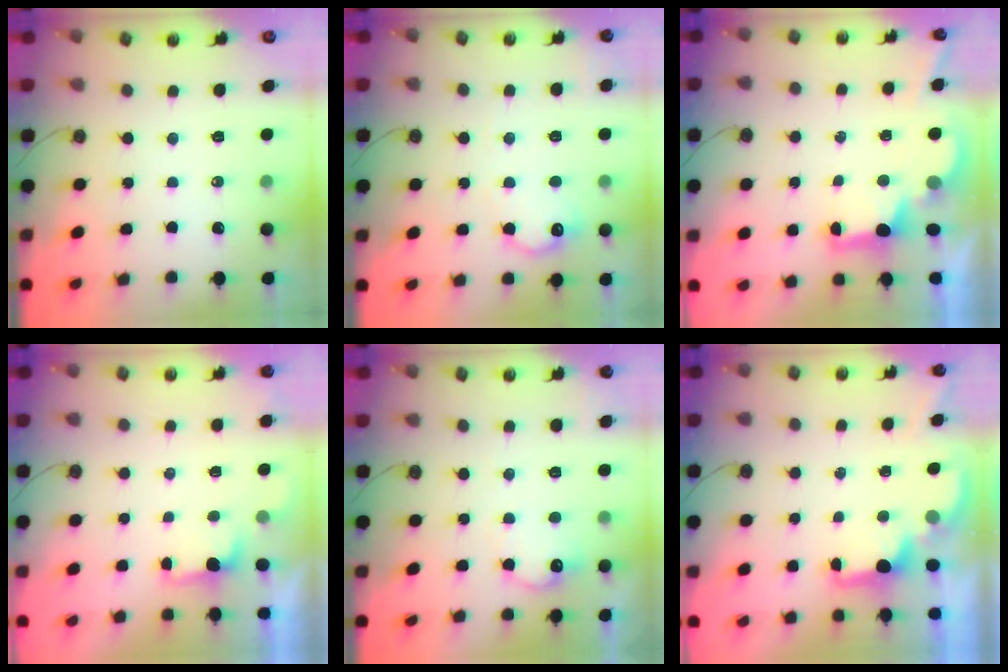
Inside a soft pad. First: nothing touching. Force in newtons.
{"total": 12.4, "press": 12.4, "slide": 0.6}
{"total": 2.9, "press": 2.7, "slide": 0.9}
{"total": 1.6, "press": 1.4, "slide": 0.8}
{"total": 10.9, "press": 10.9, "slide": 0.4}
{"total": 1.8, "press": 1.6, "slide": 0.7}